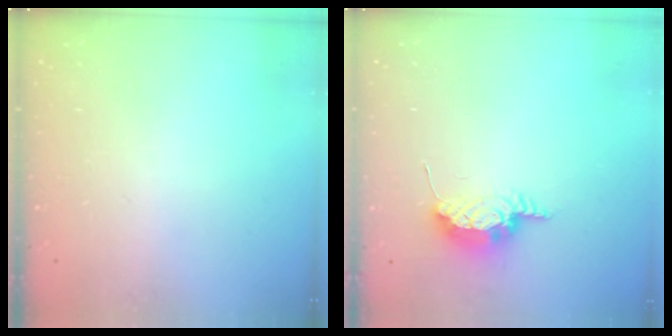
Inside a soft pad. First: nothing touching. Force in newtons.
{"total": 8.8, "press": 8.5, "slide": 2.1}